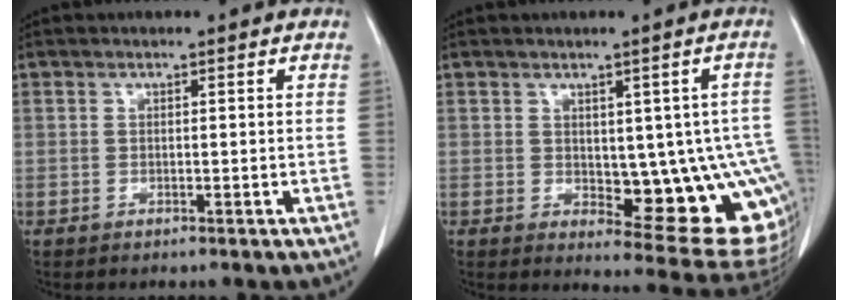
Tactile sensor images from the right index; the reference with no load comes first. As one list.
[{"total": 13.8, "force": [-1.4, 5.2, 12.7], "torque": [-0.113, 0.004, 0.000]}]